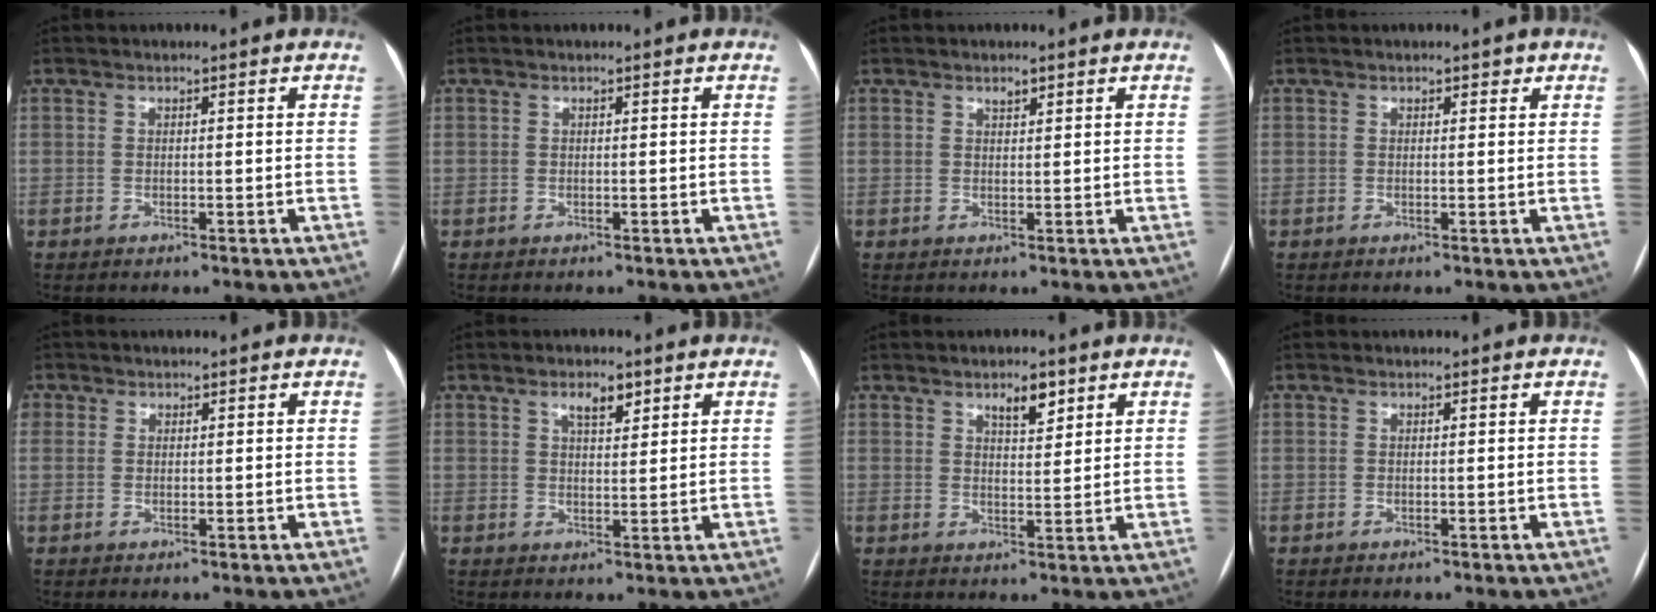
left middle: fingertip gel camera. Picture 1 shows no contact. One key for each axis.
{"total": 0.0}
{"total": 1.2, "fx": 0.9, "fy": 0.4, "fz": 0.6, "tx": -0.012, "ty": -0.001, "tz": 0.015}
{"total": 0.9, "fx": 0.6, "fy": 0.6, "fz": 0.4, "tx": -0.001, "ty": 0.000, "tz": 0.005}
{"total": 1.6, "fx": 0.7, "fy": 1.4, "fz": 0.1, "tx": 0.011, "ty": -0.001, "tz": 0.007}
{"total": 3.6, "fx": 2.3, "fy": 1.4, "fz": 2.5, "tx": -0.040, "ty": 0.003, "tz": 0.037}
{"total": 3.9, "fx": 2.6, "fy": 1.4, "fz": 2.6, "tx": -0.039, "ty": 0.001, "tz": 0.042}
{"total": 0.0}